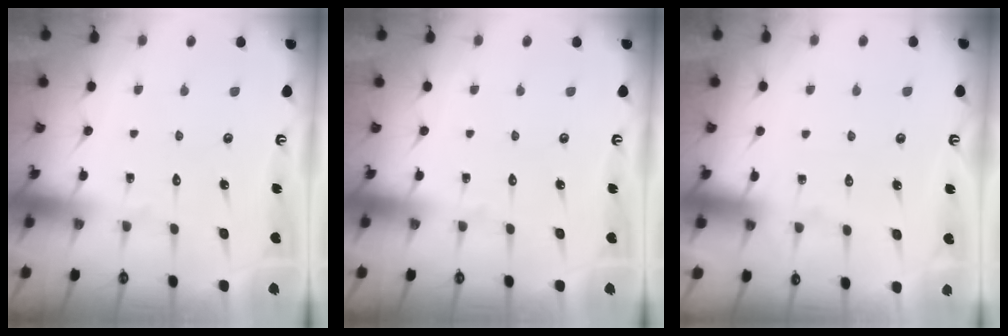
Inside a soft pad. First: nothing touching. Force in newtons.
{"total": 0.0}
{"total": 3.3, "press": 3.3, "slide": 0.5}